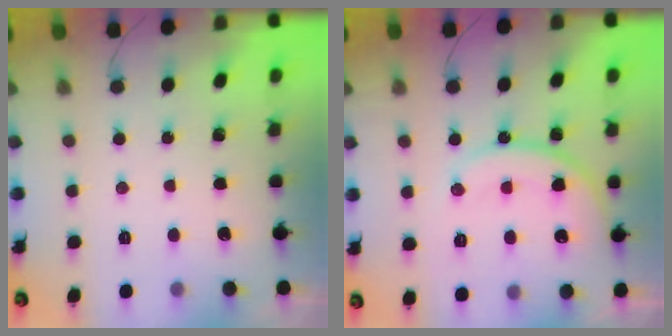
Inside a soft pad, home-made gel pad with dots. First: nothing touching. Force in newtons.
{"total": 14.1, "press": 14.1, "slide": 1.3}